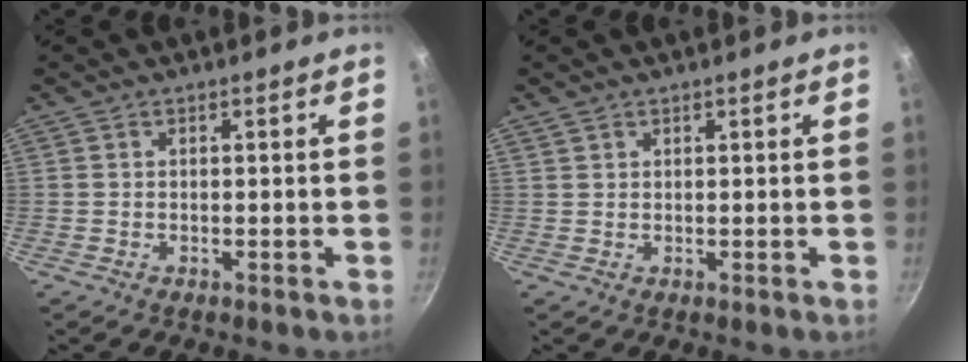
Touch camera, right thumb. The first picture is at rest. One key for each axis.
{"total": 0.9, "fx": 0.7, "fy": 0.6, "fz": 0.2, "tx": 0.000, "ty": 0.000, "tz": 0.012}